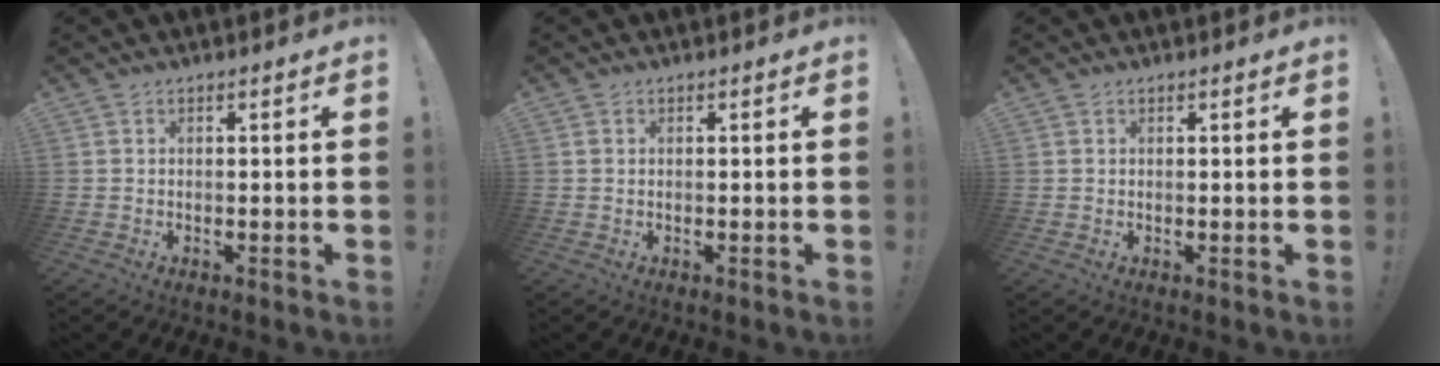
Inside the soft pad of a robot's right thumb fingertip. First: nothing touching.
{"total": 0.5, "force": [0.1, 0.4, -0.3], "torque": [-0.001, 0.004, 0.005]}
{"total": 0.9, "force": [0.6, 0.7, 0.0], "torque": [0.007, -0.005, 0.008]}